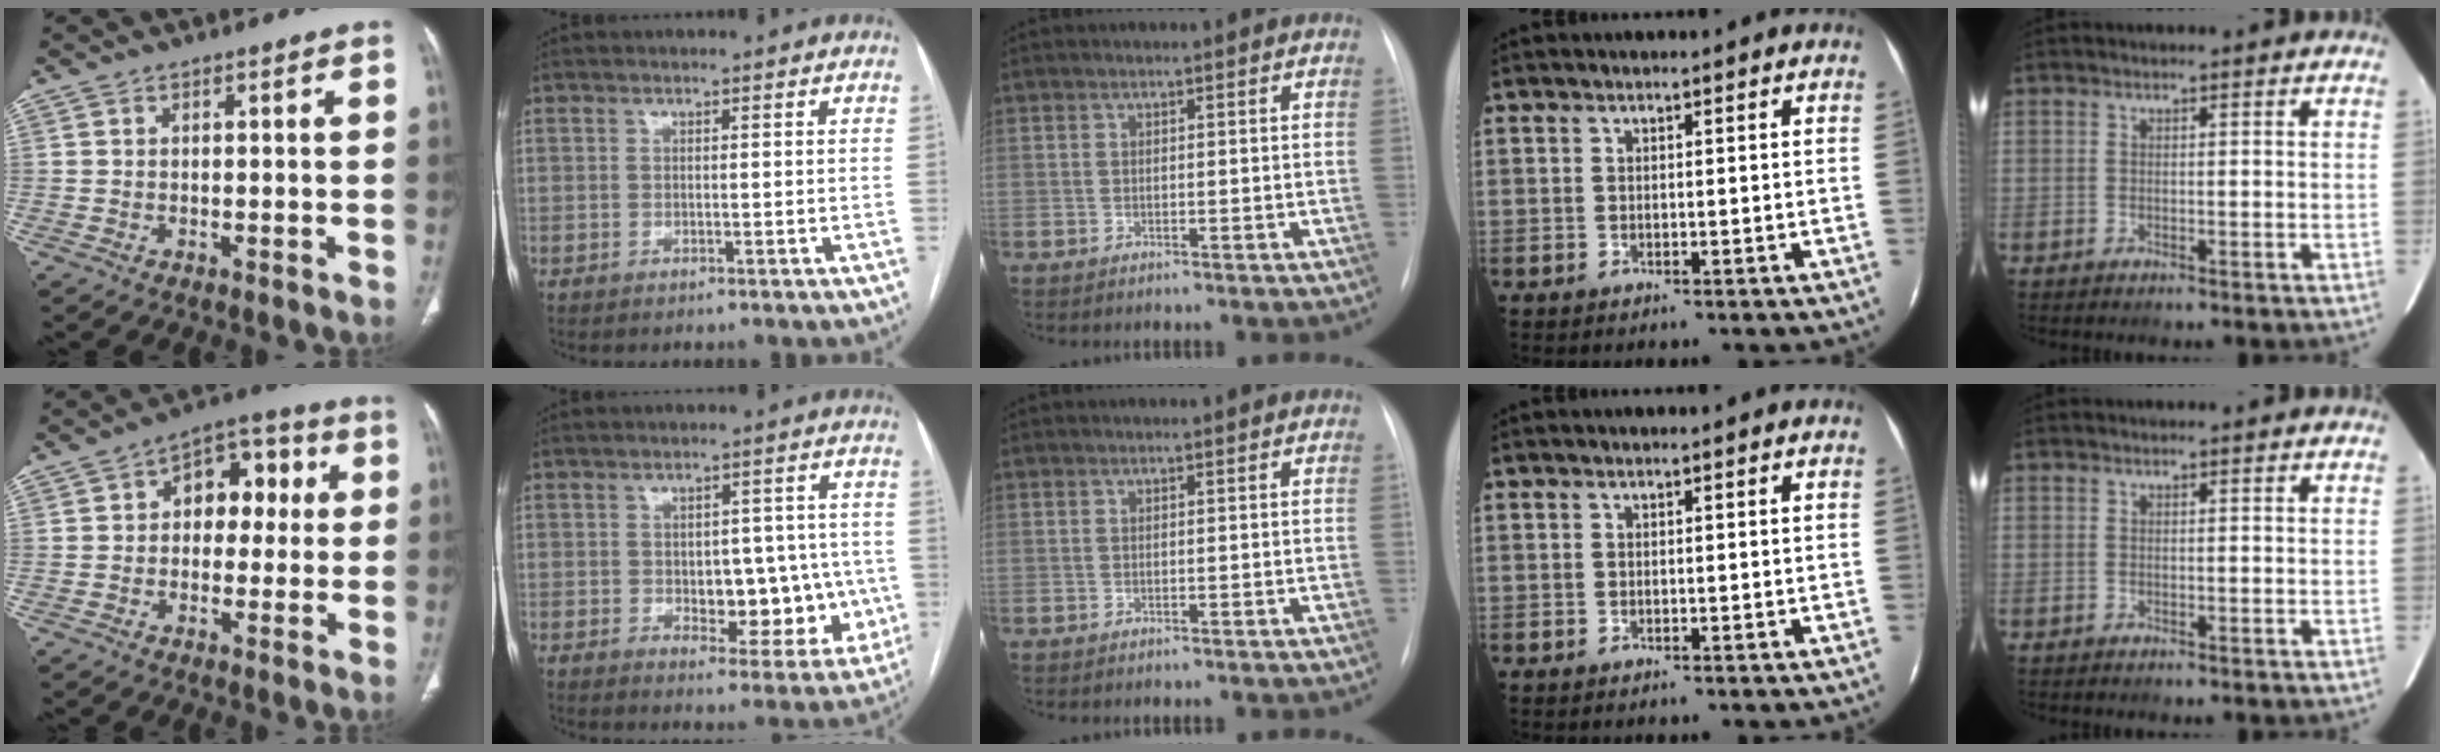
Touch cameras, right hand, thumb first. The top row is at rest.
{"thumb": {"total": 10.4, "force": [1.5, 7.0, 7.5], "torque": [-0.061, 0.028, 0.014]}, "index": {"total": 10.8, "force": [-1.7, 5.9, 8.8], "torque": [-0.091, 0.019, -0.007]}}